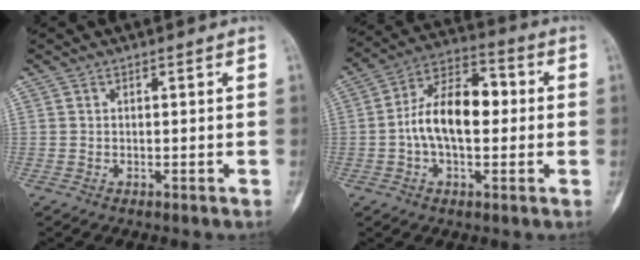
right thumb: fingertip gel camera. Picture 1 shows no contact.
{"total": 13.6, "force": [-0.2, 7.7, 11.2], "torque": [-0.185, 0.035, -0.013]}